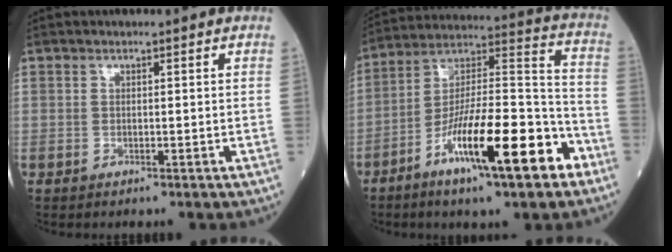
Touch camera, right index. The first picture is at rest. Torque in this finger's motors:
{"motor_torque": [1.24, -0.80, 1.06, 0.21]}